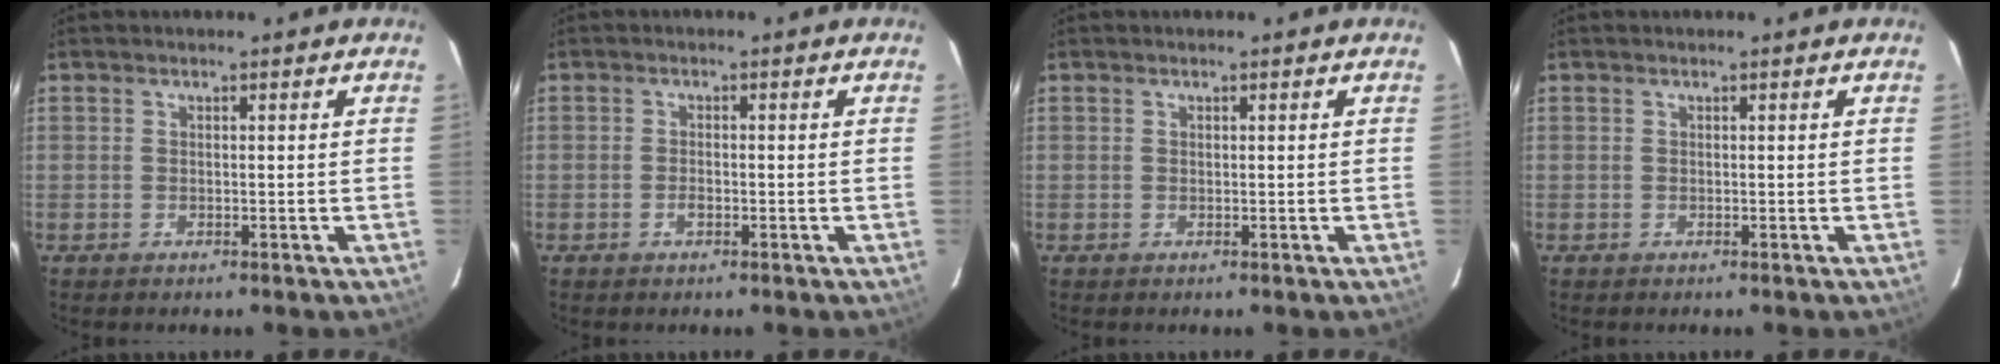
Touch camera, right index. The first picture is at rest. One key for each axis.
{"total": 1.5, "fx": -0.6, "fy": 0.8, "fz": 1.0, "tx": -0.021, "ty": 0.002, "tz": -0.012}
{"total": 0.0}
{"total": 0.0}